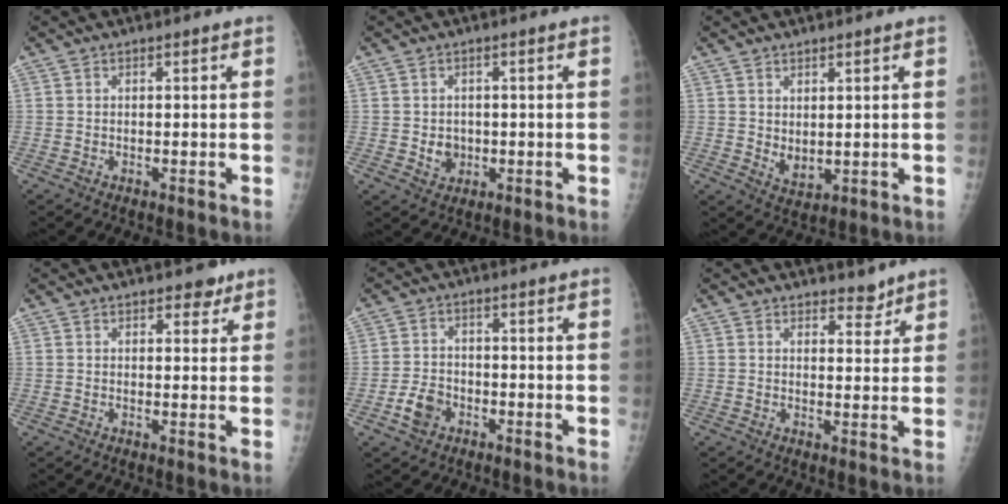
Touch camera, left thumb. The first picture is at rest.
{"total": 3.2, "force": [-0.3, 2.8, 1.5], "torque": [-0.007, 0.001, 0.003]}
{"total": 3.8, "force": [1.3, 2.1, 2.9], "torque": [-0.042, -0.020, 0.032]}
{"total": 2.9, "force": [2.1, 1.6, 1.2], "torque": [0.004, -0.009, 0.025]}
{"total": 4.6, "force": [-2.1, 3.4, 2.3], "torque": [-0.035, 0.014, -0.038]}
{"total": 3.3, "force": [2.8, 1.4, 0.9], "torque": [0.007, -0.021, 0.040]}